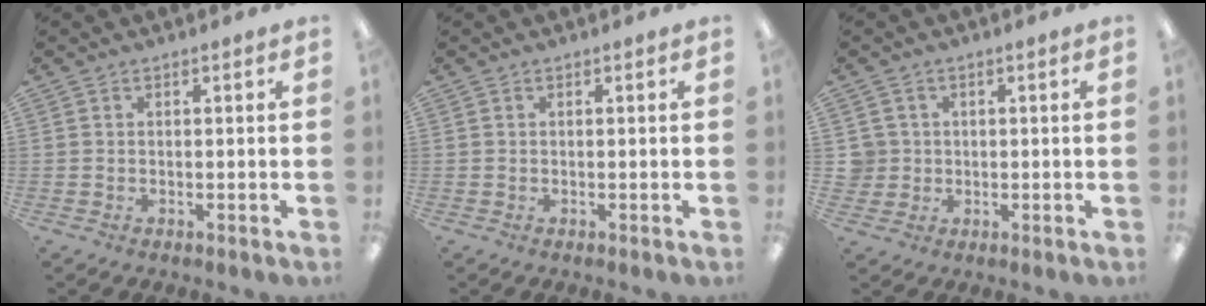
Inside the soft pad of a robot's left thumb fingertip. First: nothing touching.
{"total": 0.0}
{"total": 3.7, "force": [0.6, 3.6, 0.2], "torque": [-0.007, 0.004, 0.010]}